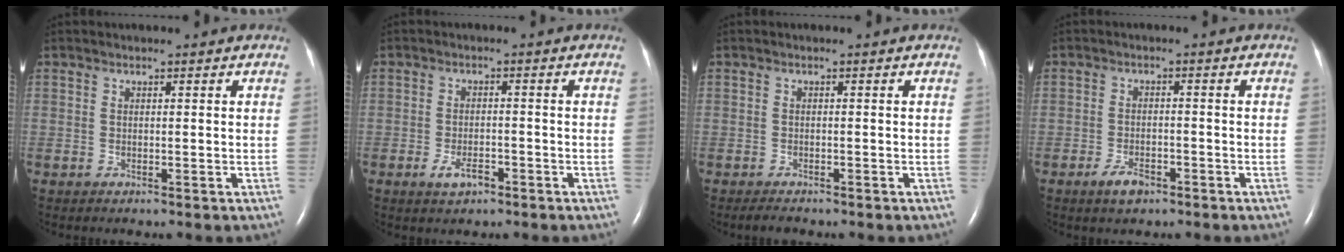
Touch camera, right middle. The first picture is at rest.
{"total": 3.3, "force": [-1.9, 1.4, 2.3], "torque": [-0.046, 0.001, -0.031]}
{"total": 1.4, "force": [-1.3, 0.4, 0.6], "torque": [-0.019, -0.004, -0.017]}
{"total": 3.3, "force": [-2.2, 1.5, 2.0], "torque": [-0.042, 0.000, -0.034]}